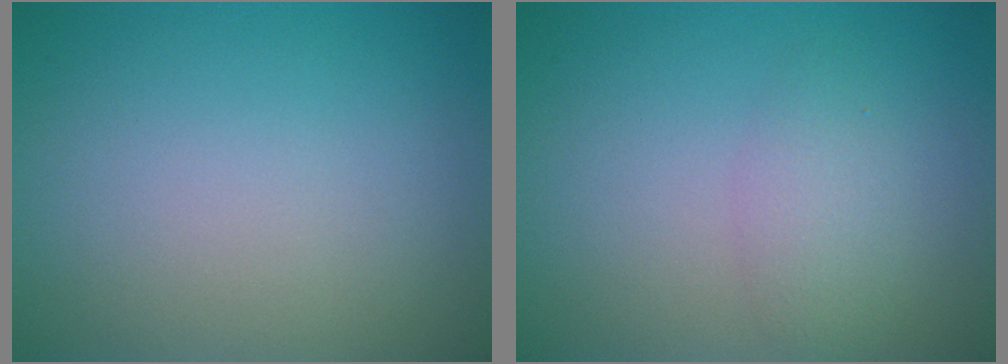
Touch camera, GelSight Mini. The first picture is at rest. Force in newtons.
{"total": 2.1, "press": 2.1, "slide": 0.1}